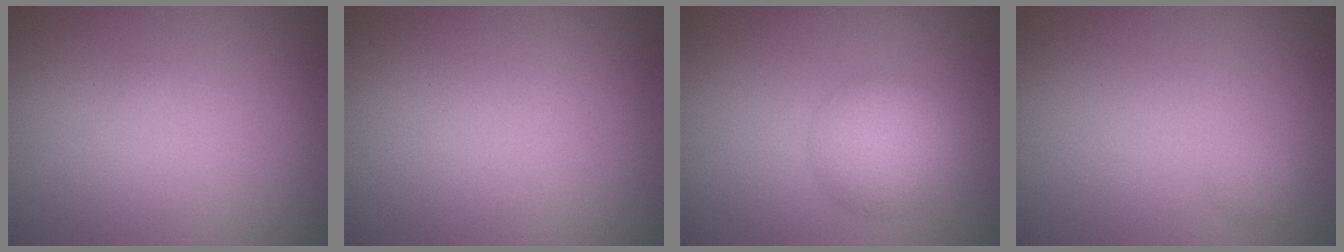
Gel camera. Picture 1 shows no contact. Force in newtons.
{"total": 0.0}
{"total": 4.3, "press": 4.3, "slide": 0.1}
{"total": 0.7, "press": 0.7, "slide": 0.0}